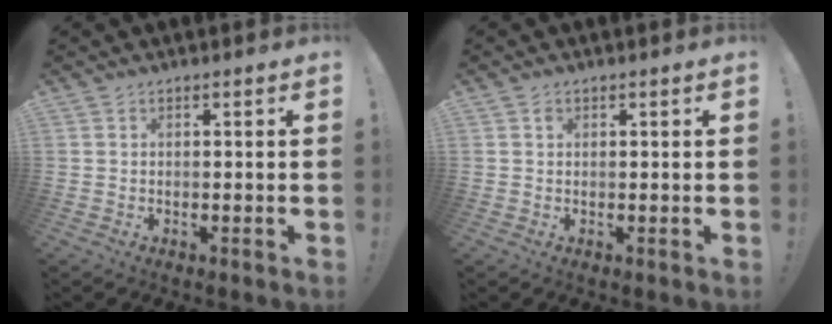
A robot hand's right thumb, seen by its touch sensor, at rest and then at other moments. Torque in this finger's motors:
{"motor_torque": [0.20, 0.18, 0.34, 0.19, -0.09]}